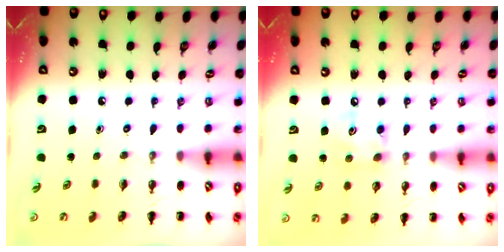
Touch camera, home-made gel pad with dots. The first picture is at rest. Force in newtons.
{"total": 6.2, "press": 6.2, "slide": 0.6}